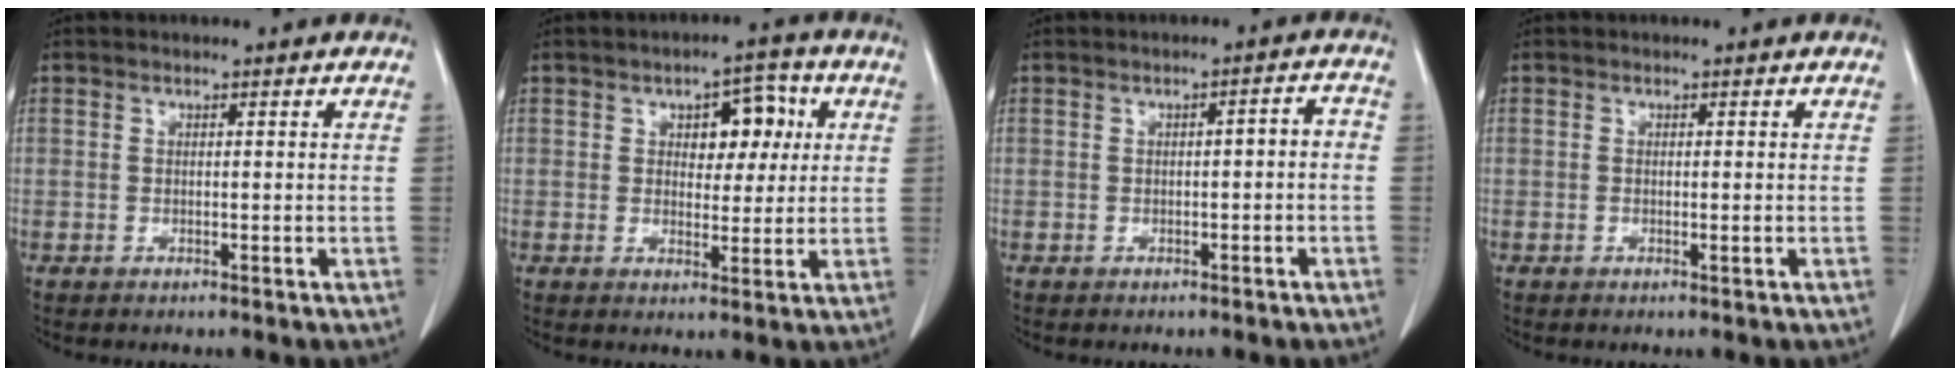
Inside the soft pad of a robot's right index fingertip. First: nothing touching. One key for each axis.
{"total": 6.2, "fx": 1.9, "fy": 3.5, "fz": 4.7, "tx": -0.058, "ty": 0.020, "tz": 0.028}
{"total": 2.3, "fx": -0.5, "fy": 0.7, "fz": 2.2, "tx": -0.029, "ty": 0.012, "tz": -0.006}
{"total": 0.5, "fx": -0.1, "fy": 0.0, "fz": 0.5, "tx": -0.011, "ty": -0.002, "tz": -0.001}